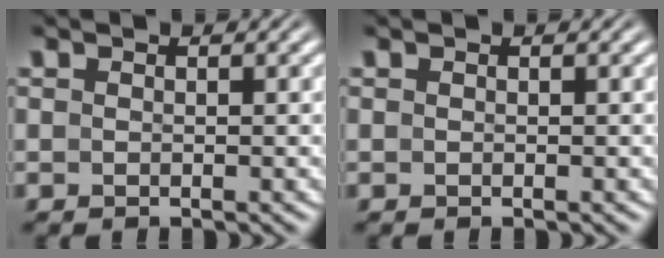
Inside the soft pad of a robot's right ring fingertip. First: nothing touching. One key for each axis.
{"total": 0.0}